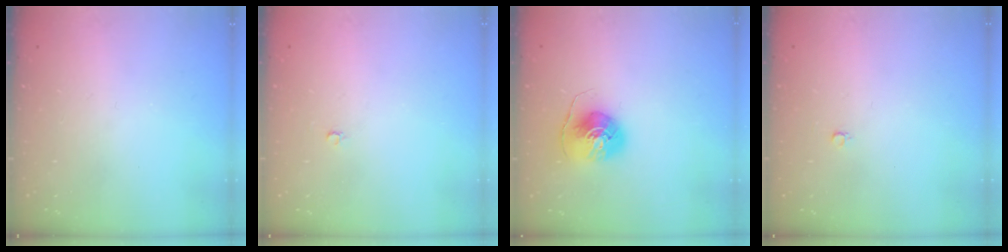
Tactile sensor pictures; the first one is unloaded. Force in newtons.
{"total": 2.0, "press": 2.0, "slide": 0.4}
{"total": 8.4, "press": 8.3, "slide": 0.7}
{"total": 2.4, "press": 2.4, "slide": 0.2}